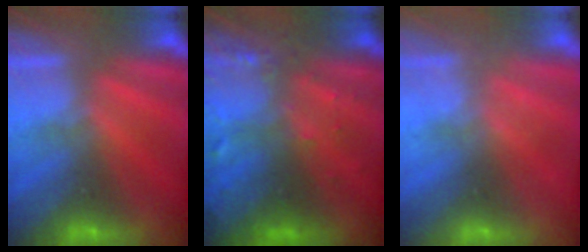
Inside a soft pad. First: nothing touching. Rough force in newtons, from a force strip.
{"total": 6.3}
{"total": 2.2}